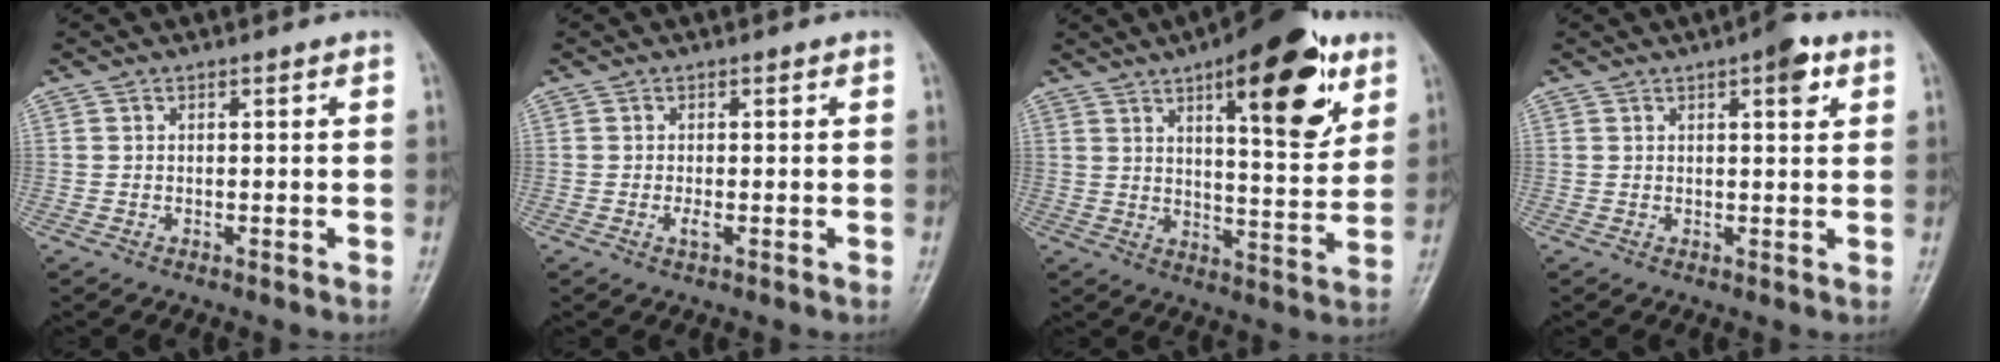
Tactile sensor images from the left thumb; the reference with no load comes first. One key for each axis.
{"total": 1.4, "fx": -0.3, "fy": 0.5, "fz": 1.3, "tx": -0.026, "ty": -0.003, "tz": -0.009}
{"total": 19.0, "fx": 9.5, "fy": 6.5, "fz": 15.1, "tx": -0.177, "ty": -0.037, "tz": 0.135}
{"total": 4.7, "fx": 2.3, "fy": 1.6, "fz": 3.8, "tx": -0.041, "ty": -0.005, "tz": 0.026}